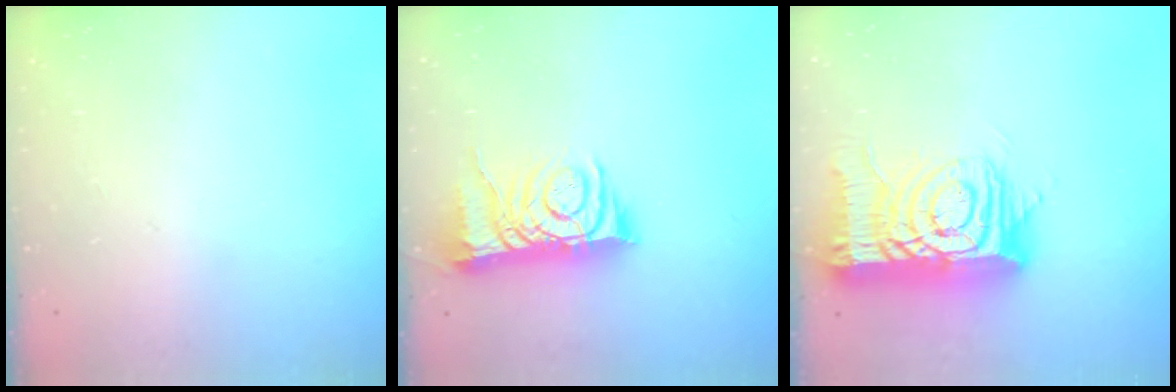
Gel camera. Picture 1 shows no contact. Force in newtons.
{"total": 8.8, "press": 8.8, "slide": 0.6}
{"total": 16.0, "press": 15.9, "slide": 1.6}